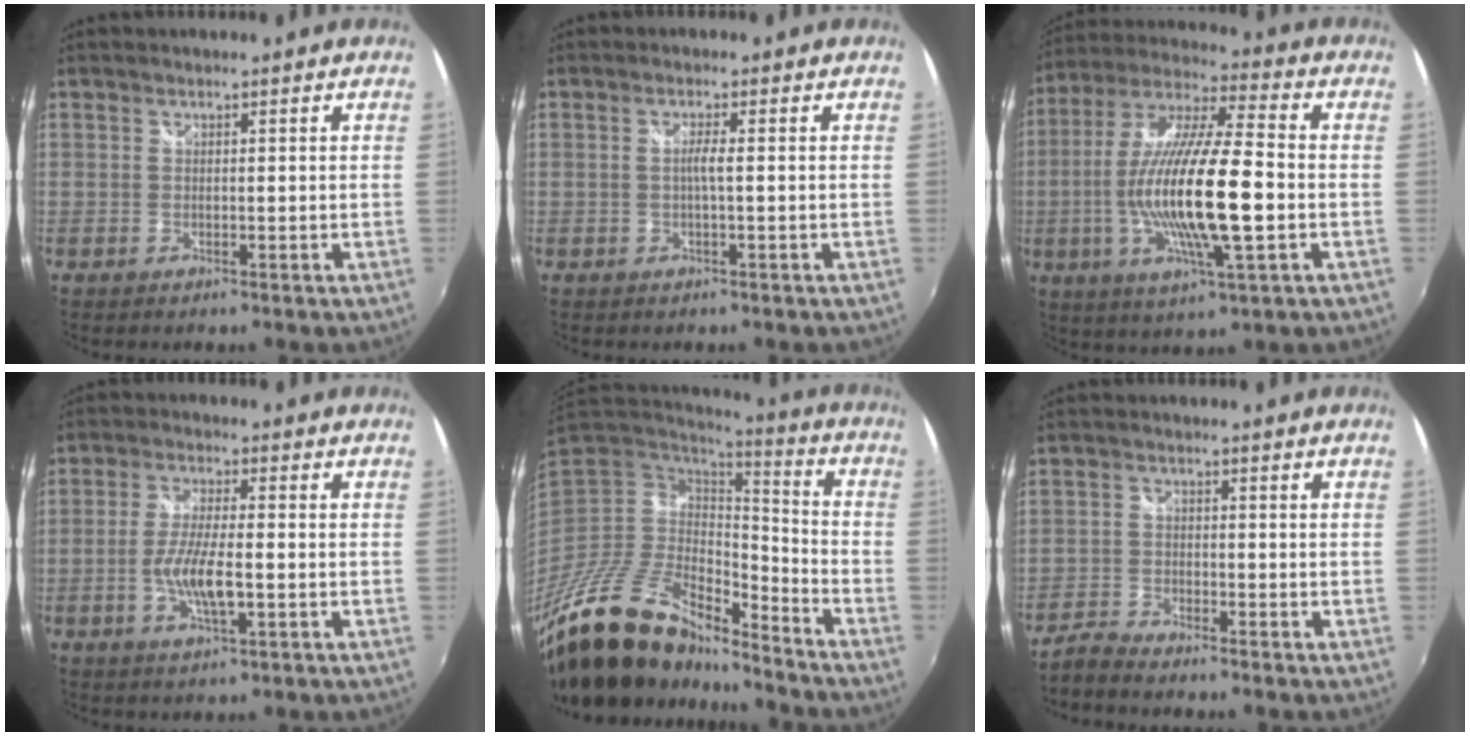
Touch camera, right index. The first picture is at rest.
{"total": 1.6, "force": [-0.3, -0.3, 1.6], "torque": [-0.028, 0.001, -0.007]}
{"total": 20.0, "force": [-3.4, 3.2, 19.4], "torque": [-0.367, -0.015, -0.063]}
{"total": 8.0, "force": [-2.0, 1.8, 7.5], "torque": [-0.149, -0.007, -0.038]}
{"total": 21.0, "force": [-16.4, 7.2, 10.9], "torque": [-0.218, -0.027, -0.297]}
{"total": 3.8, "force": [-3.6, 0.8, 0.9], "torque": [-0.028, -0.006, -0.076]}